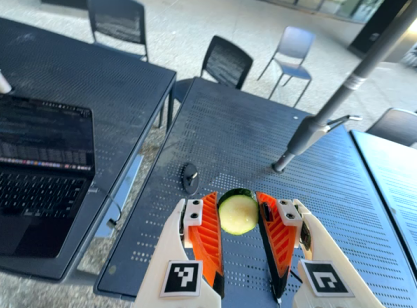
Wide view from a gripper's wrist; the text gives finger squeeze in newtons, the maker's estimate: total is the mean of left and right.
{"total": 11.2, "left": 11.6, "right": 10.7}